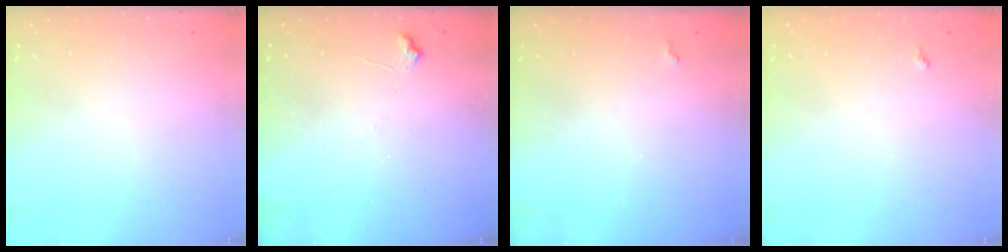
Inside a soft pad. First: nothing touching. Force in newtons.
{"total": 6.9, "press": 6.9, "slide": 0.7}
{"total": 2.0, "press": 2.0, "slide": 0.5}
{"total": 3.7, "press": 3.7, "slide": 0.5}